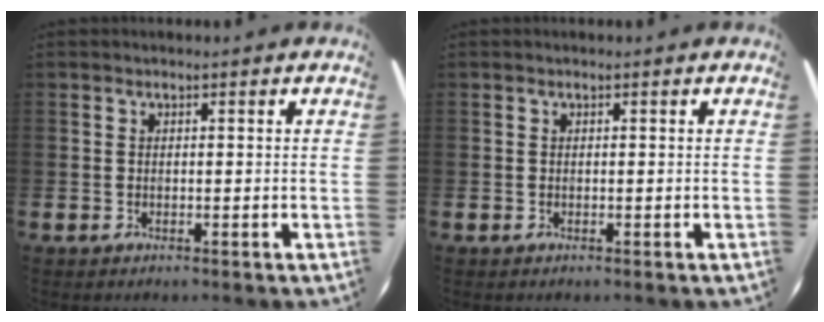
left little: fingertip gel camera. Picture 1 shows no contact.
{"total": 0.0}